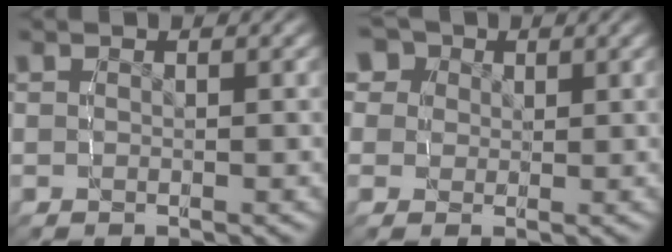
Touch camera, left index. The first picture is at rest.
{"total": 7.9, "force": [3.1, 6.5, 3.3], "torque": [-0.073, 0.006, 0.043]}